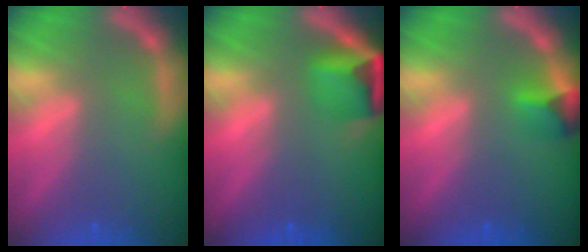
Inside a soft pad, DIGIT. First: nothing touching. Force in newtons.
{"total": 4.9}
{"total": 2.4}